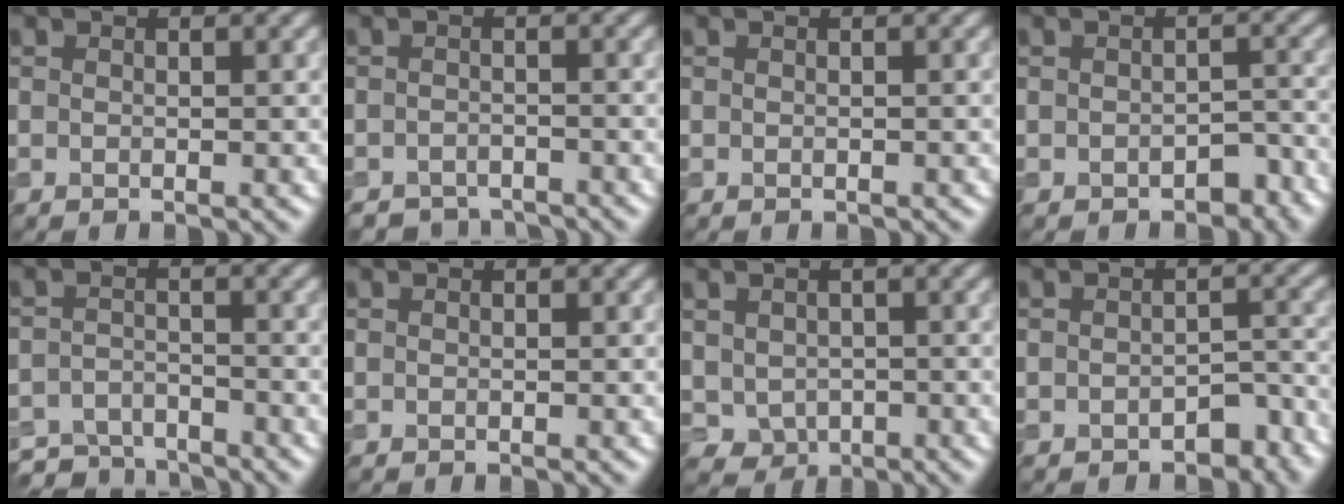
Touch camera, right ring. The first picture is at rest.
{"total": 2.6, "force": [-2.5, 0.7, 0.0], "torque": [0.008, -0.001, -0.045]}
{"total": 0.0}
{"total": 2.3, "force": [-1.4, 1.4, 1.3], "torque": [-0.013, 0.001, -0.014]}
{"total": 4.6, "force": [-4.2, 1.6, 1.0], "torque": [-0.015, -0.008, -0.079]}
{"total": 0.0}
{"total": 2.4, "force": [-0.2, 2.2, 1.0], "torque": [-0.021, -0.009, 0.001]}
{"total": 2.8, "force": [-1.7, 1.6, 1.5], "torque": [-0.013, 0.002, -0.019]}